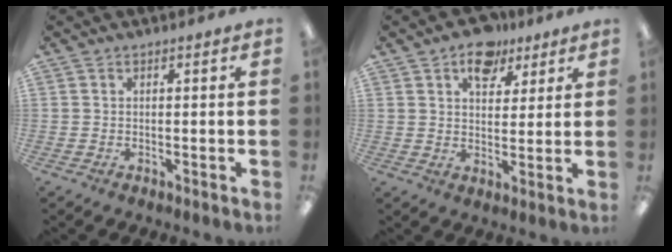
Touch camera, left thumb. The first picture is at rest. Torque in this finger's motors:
{"motor_torque": [0.09, 0.24, -0.30, 0.14, 0.02]}